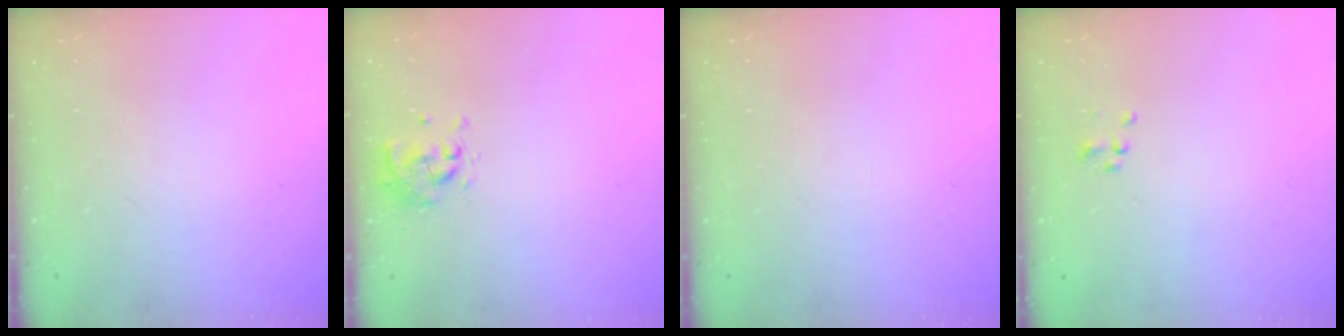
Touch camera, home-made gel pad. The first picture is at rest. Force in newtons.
{"total": 0.0}
{"total": 0.0}
{"total": 1.2, "press": 1.2, "slide": 0.3}